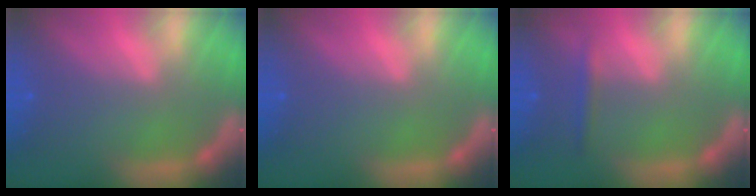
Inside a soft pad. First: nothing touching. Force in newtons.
{"total": 0.0}
{"total": 1.4}